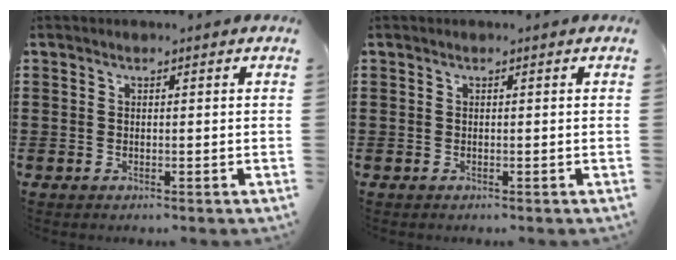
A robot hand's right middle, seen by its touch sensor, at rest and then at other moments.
{"total": 0.0}